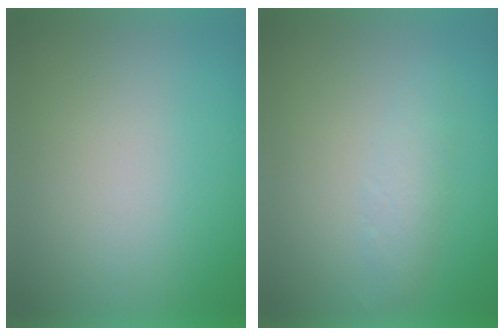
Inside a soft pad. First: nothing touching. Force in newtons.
{"total": 2.5}